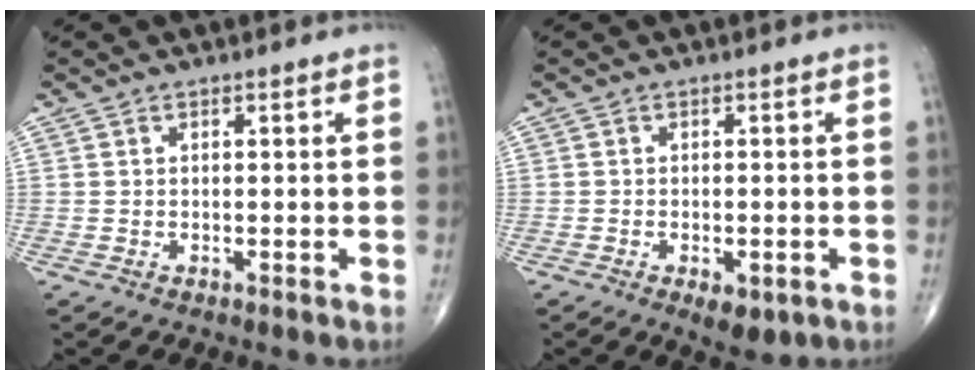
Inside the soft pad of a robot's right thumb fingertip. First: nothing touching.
{"total": 4.7, "force": [-2.0, 2.3, 3.6], "torque": [-0.050, 0.004, -0.020]}